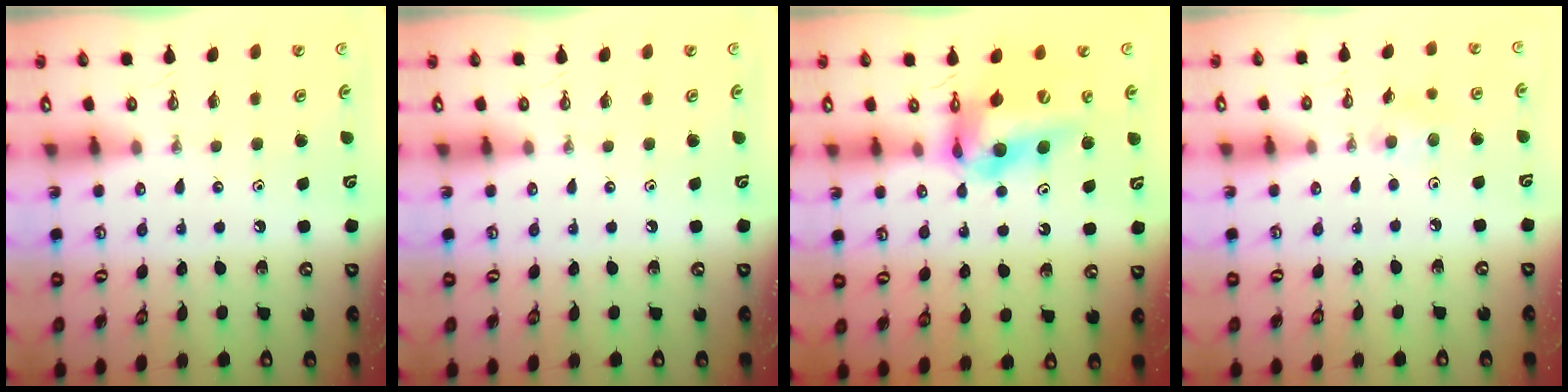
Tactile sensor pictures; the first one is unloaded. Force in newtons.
{"total": 0.0}
{"total": 14.2, "press": 14.0, "slide": 2.2}
{"total": 5.7, "press": 5.4, "slide": 1.8}